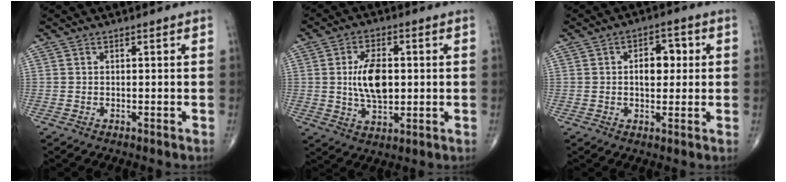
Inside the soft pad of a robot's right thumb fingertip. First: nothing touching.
{"total": 9.8, "force": [0.6, 5.4, 8.2], "torque": [-0.135, -0.003, 0.015]}
{"total": 6.2, "force": [0.8, 3.7, 4.9], "torque": [-0.047, 0.010, 0.007]}